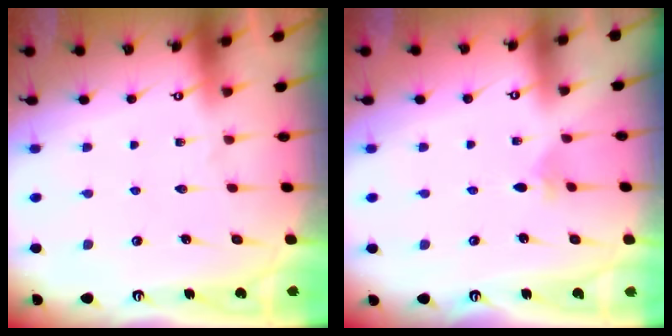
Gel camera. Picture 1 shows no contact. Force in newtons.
{"total": 2.4, "press": 2.4, "slide": 0.5}